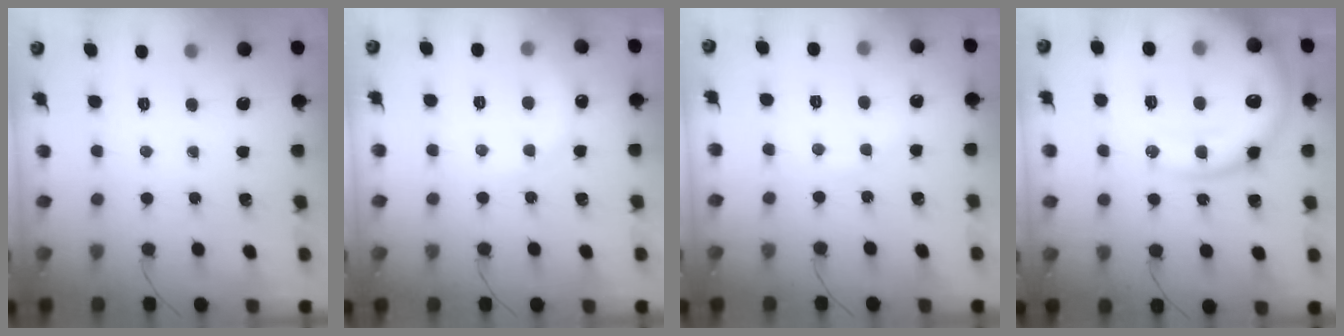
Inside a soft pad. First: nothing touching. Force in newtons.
{"total": 7.6, "press": 7.5, "slide": 1.1}
{"total": 6.3, "press": 6.2, "slide": 1.3}
{"total": 21.5, "press": 21.4, "slide": 2.2}